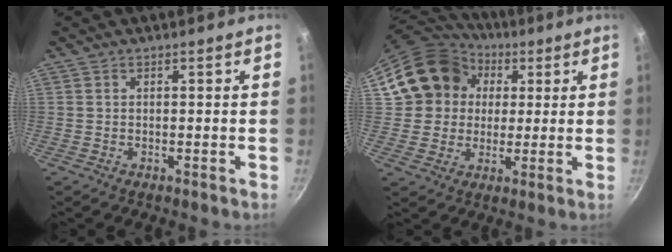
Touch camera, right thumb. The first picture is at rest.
{"total": 16.2, "force": [3.8, 14.3, 6.6], "torque": [-0.095, 0.029, 0.060]}